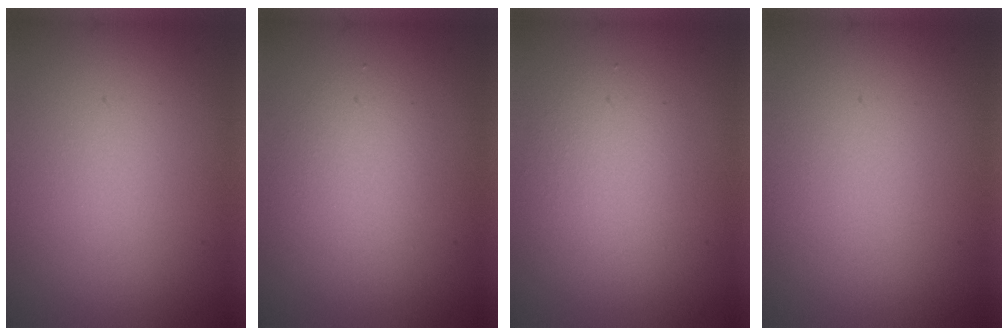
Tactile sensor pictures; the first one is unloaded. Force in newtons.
{"total": 2.2, "press": 2.2, "slide": 0.2}
{"total": 2.6, "press": 2.6, "slide": 0.1}
{"total": 0.0}